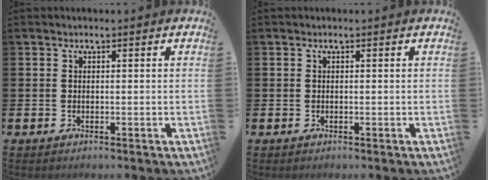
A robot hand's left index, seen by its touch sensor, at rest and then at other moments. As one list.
[{"total": 0.0}]